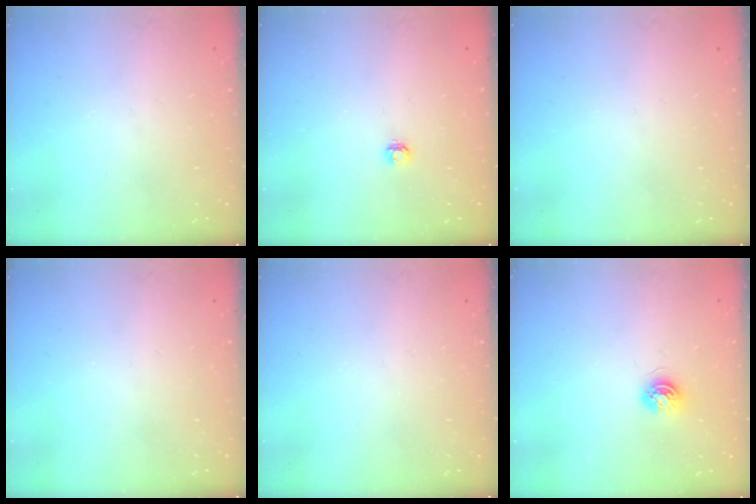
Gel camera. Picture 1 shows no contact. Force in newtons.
{"total": 3.6, "press": 3.6, "slide": 0.3}
{"total": 0.0}
{"total": 0.0}
{"total": 0.0}
{"total": 4.5, "press": 4.5, "slide": 0.6}